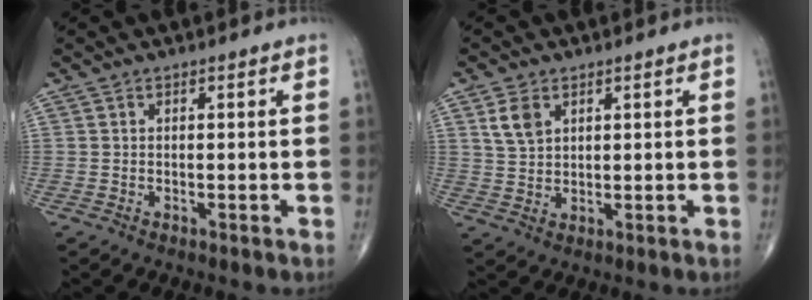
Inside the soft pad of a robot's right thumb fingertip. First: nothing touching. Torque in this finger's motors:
{"motor_torque": [-0.55, 0.54, 0.21, 0.00, 0.02]}